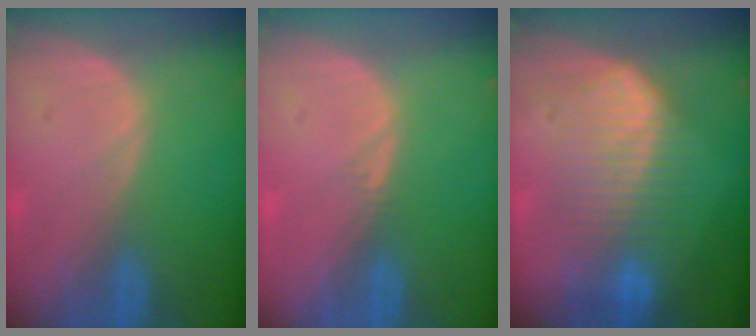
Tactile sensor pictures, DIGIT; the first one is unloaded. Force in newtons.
{"total": 0.5, "press": 0.5, "slide": 0.2}
{"total": 7.8, "press": 7.8, "slide": 0.1}